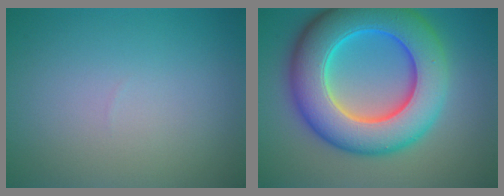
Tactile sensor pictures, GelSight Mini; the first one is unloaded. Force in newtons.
{"total": 12.0, "press": 12.0, "slide": 0.2}